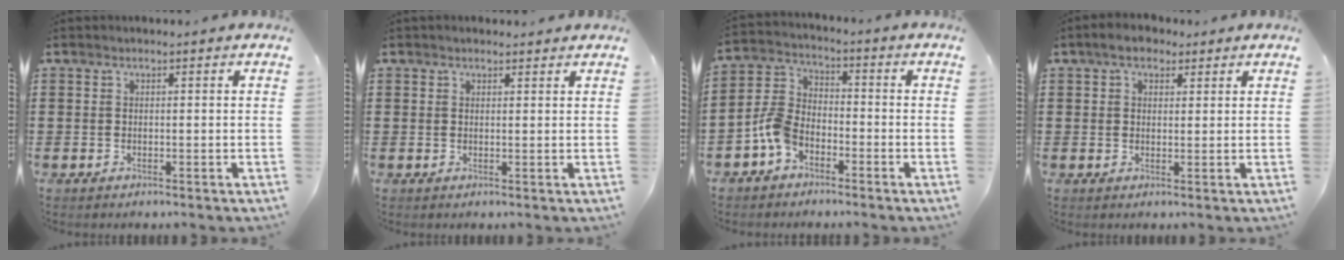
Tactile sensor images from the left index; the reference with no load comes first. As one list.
[{"total": 1.0, "force": [1.0, 0.3, 0.2], "torque": [-0.005, 0.003, 0.019]}, {"total": 6.2, "force": [-3.8, 3.7, 3.3], "torque": [-0.103, 0.004, -0.085]}, {"total": 3.5, "force": [2.5, 1.9, 1.7], "torque": [-0.034, 0.009, 0.043]}]